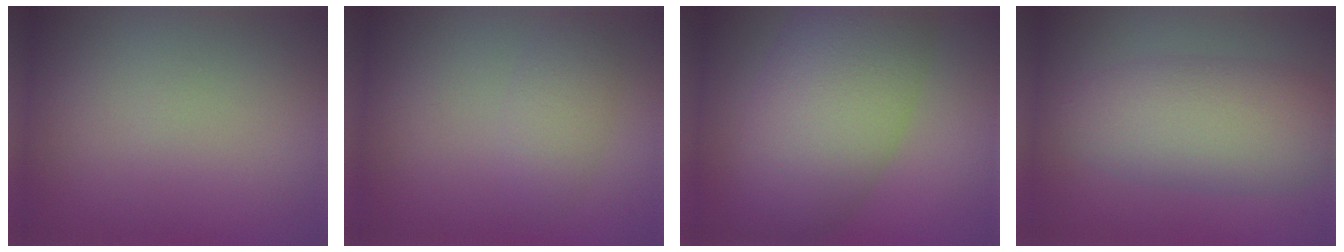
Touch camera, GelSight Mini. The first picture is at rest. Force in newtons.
{"total": 2.4, "press": 2.4, "slide": 0.1}
{"total": 10.3, "press": 10.3, "slide": 0.2}
{"total": 6.2, "press": 6.2, "slide": 0.2}